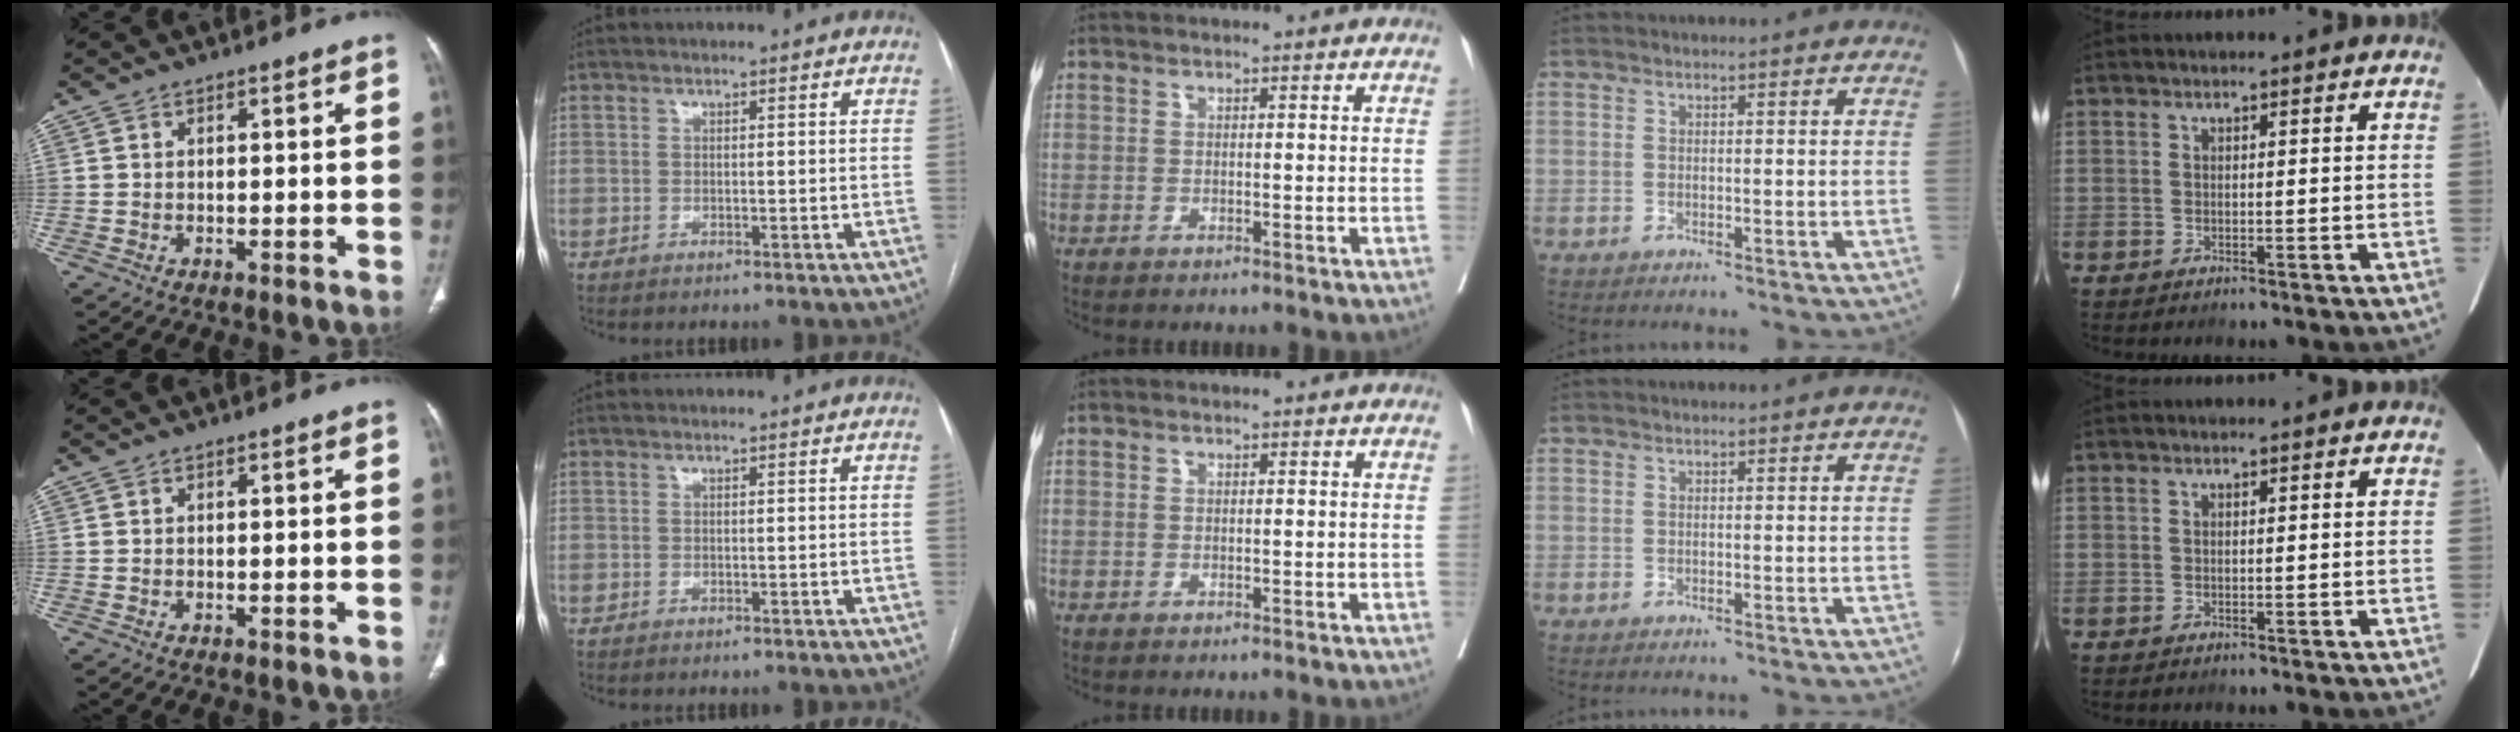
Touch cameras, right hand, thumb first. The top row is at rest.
{}